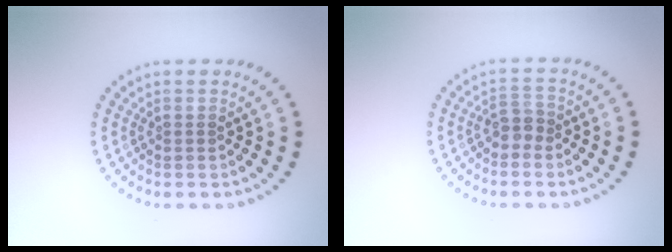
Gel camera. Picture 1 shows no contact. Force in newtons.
{"total": 1.6, "press": 1.4, "slide": 0.8}